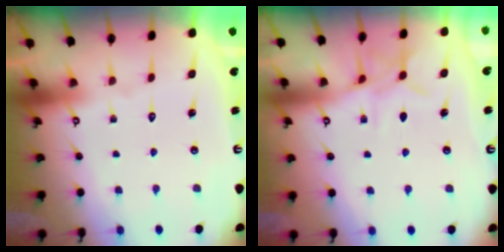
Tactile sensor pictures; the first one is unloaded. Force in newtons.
{"total": 8.3, "press": 8.3, "slide": 0.6}